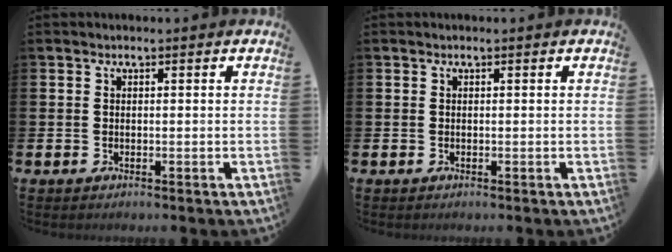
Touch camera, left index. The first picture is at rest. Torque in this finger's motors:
{"motor_torque": [-0.15, 0.30, 0.00, 0.01]}